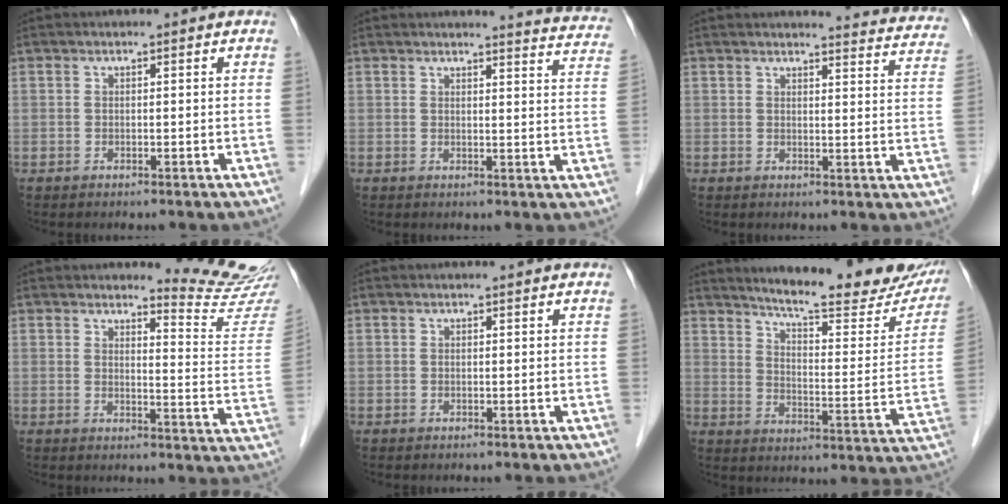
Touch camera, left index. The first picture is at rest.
{"total": 9.4, "force": [9.3, 0.0, 1.3], "torque": [-0.002, -0.066, 0.075]}
{"total": 11.5, "force": [11.4, 0.6, 1.4], "torque": [0.008, -0.066, 0.096]}
{"total": 10.0, "force": [9.9, -1.1, 0.9], "torque": [-0.011, -0.102, 0.106]}
{"total": 1.2, "force": [1.2, 0.0, 0.3], "torque": [-0.011, 0.006, 0.013]}
{"total": 22.1, "force": [19.5, 3.2, 10.0], "torque": [-0.134, -0.057, 0.243]}